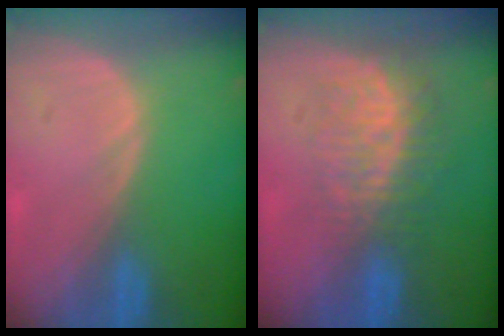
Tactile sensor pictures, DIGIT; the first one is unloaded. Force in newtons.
{"total": 8.7, "press": 7.4, "slide": 4.6}